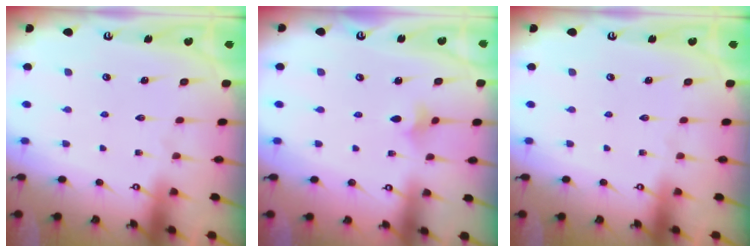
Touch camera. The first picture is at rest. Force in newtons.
{"total": 3.4, "press": 3.3, "slide": 0.8}
{"total": 0.0}